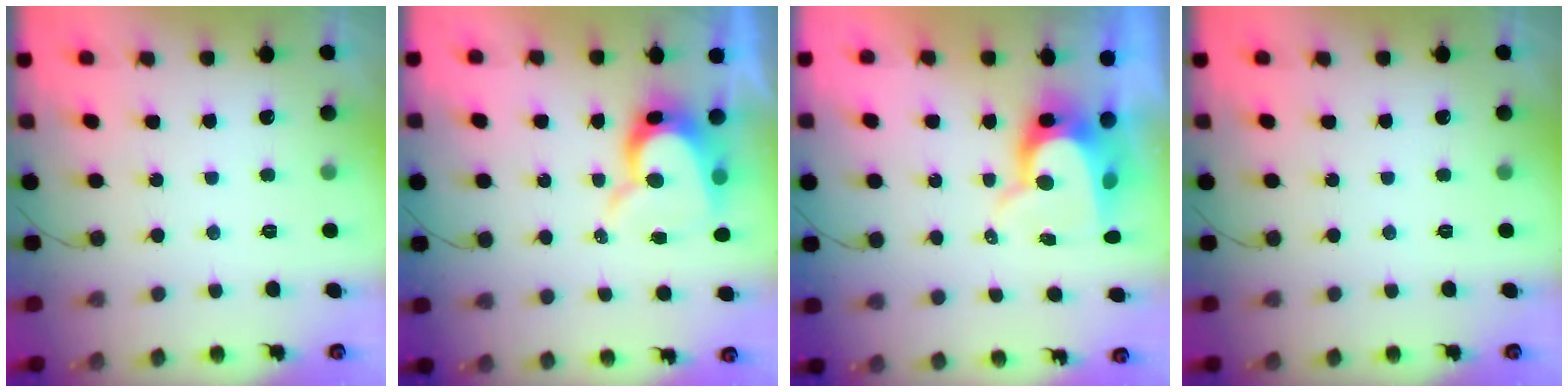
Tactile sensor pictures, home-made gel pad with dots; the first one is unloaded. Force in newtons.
{"total": 11.6, "press": 11.5, "slide": 1.3}
{"total": 9.8, "press": 9.8, "slide": 0.7}
{"total": 0.0}